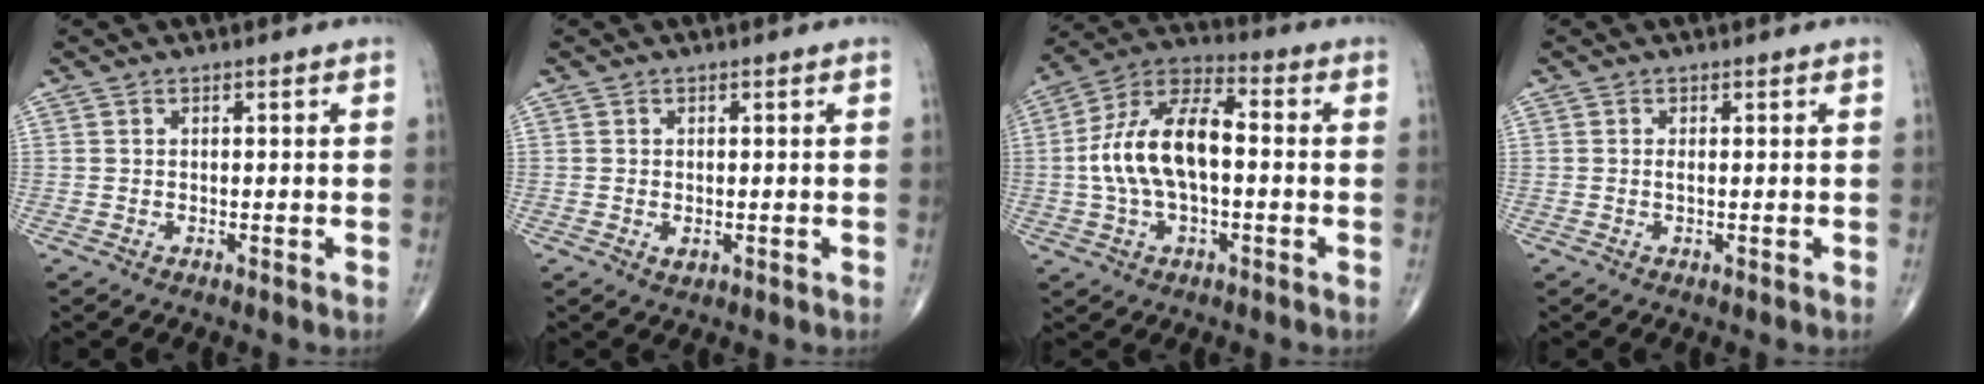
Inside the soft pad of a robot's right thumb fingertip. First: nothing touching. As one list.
[{"total": 1.1, "force": [-0.2, 0.7, 0.9], "torque": [-0.013, -0.003, 0.000]}, {"total": 14.7, "force": [-0.5, 7.6, 12.6], "torque": [-0.240, 0.039, -0.016]}, {"total": 0.6, "force": [0.1, -0.1, 0.6], "torque": [-0.018, -0.003, 0.002]}]